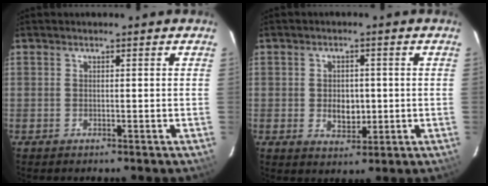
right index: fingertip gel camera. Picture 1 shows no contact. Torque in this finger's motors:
{"motor_torque": [0.11, 0.00, 0.23, 0.05]}